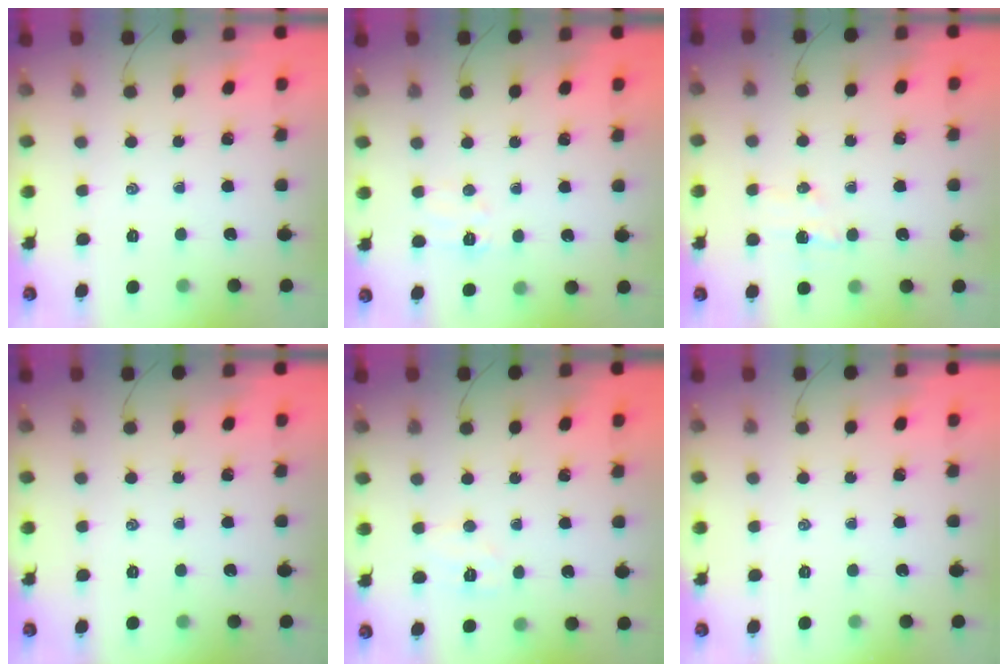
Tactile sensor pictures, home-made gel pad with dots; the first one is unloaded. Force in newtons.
{"total": 6.4, "press": 6.2, "slide": 1.4}
{"total": 5.4, "press": 5.3, "slide": 1.1}
{"total": 0.0}
{"total": 5.8, "press": 5.7, "slide": 1.1}
{"total": 0.0}